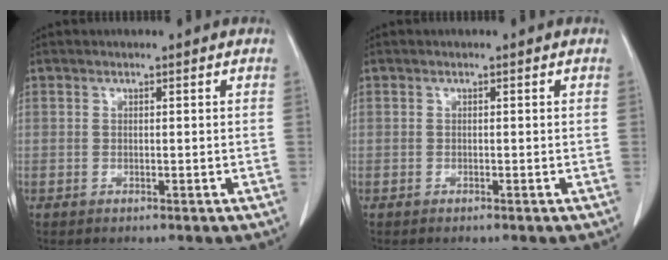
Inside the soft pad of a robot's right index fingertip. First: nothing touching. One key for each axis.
{"total": 0.0}